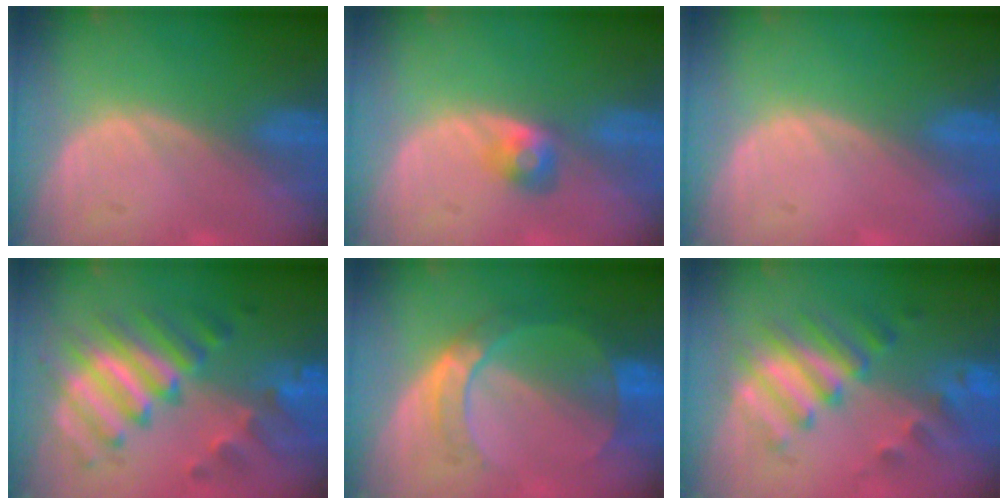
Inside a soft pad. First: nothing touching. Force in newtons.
{"total": 2.8, "press": 2.5, "slide": 1.2}
{"total": 0.0}
{"total": 9.9, "press": 9.9, "slide": 0.7}
{"total": 7.2, "press": 6.5, "slide": 3.1}
{"total": 8.0, "press": 7.7, "slide": 2.3}